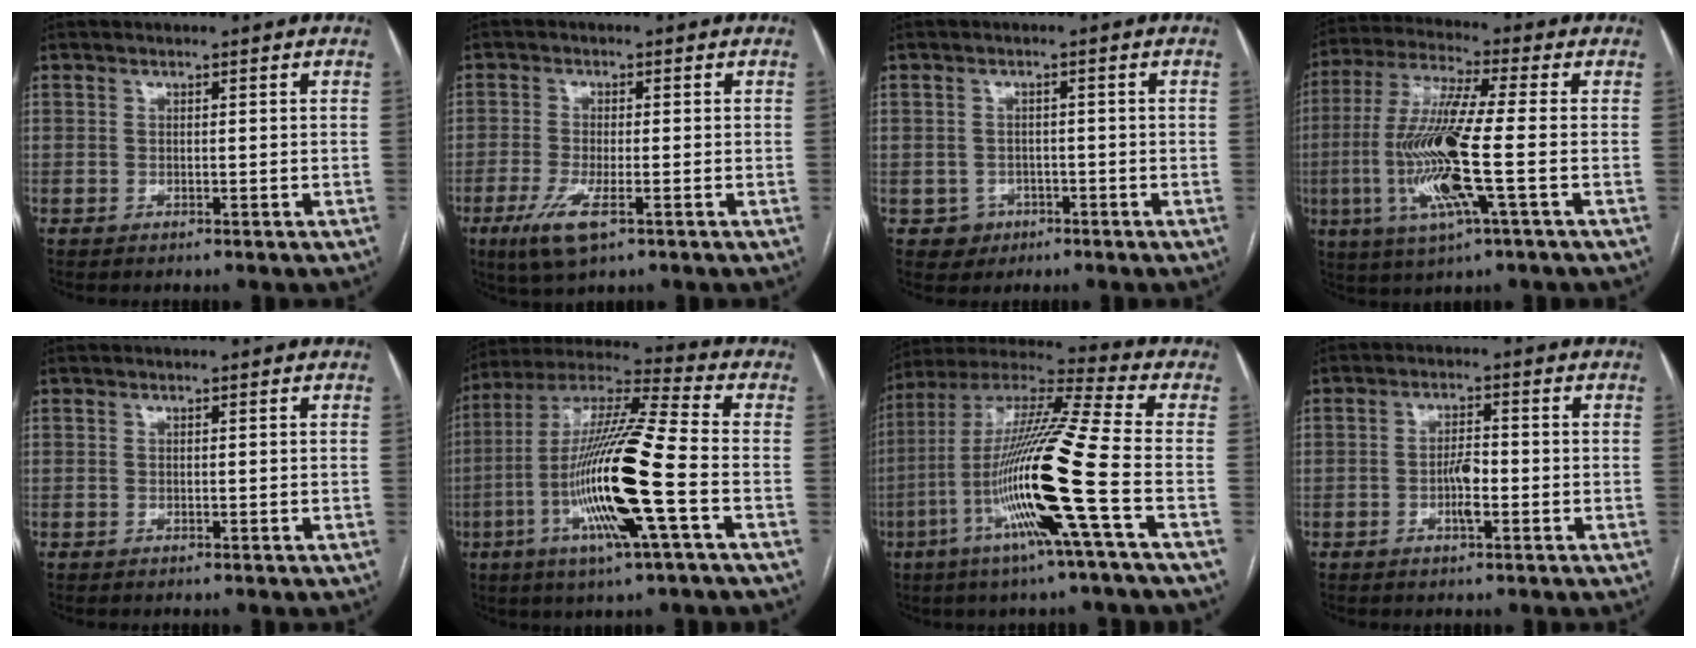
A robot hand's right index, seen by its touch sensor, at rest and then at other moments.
{"total": 6.1, "force": [-3.0, 1.3, 5.1], "torque": [-0.110, -0.017, -0.054]}
{"total": 3.1, "force": [-1.3, 2.8, -0.1], "torque": [0.012, 0.013, -0.017]}
{"total": 14.9, "force": [-2.9, 0.4, 14.6], "torque": [-0.307, -0.013, -0.062]}
{"total": 0.0}
{"total": 18.8, "force": [-5.1, 0.3, 18.1], "torque": [-0.364, -0.012, -0.104]}
{"total": 19.8, "force": [-6.3, -1.3, 18.8], "torque": [-0.381, -0.019, -0.132]}
{"total": 3.6, "force": [-1.1, 0.9, 3.3], "torque": [-0.060, 0.002, -0.019]}